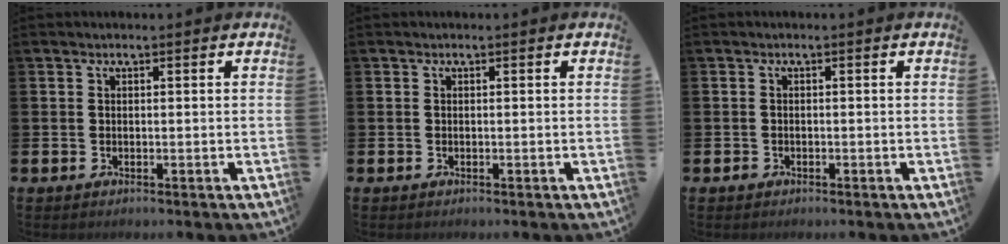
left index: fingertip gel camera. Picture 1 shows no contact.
{"total": 0.0}
{"total": 0.8, "force": [-0.4, 0.6, 0.1], "torque": [-0.009, 0.007, -0.009]}